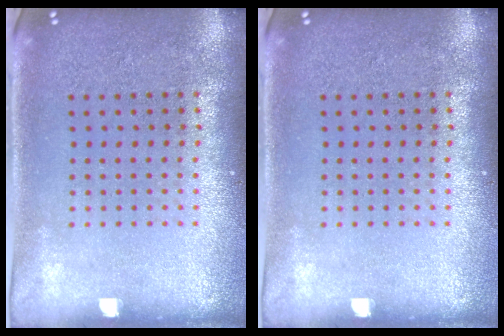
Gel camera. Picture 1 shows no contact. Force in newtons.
{"total": 0.0}